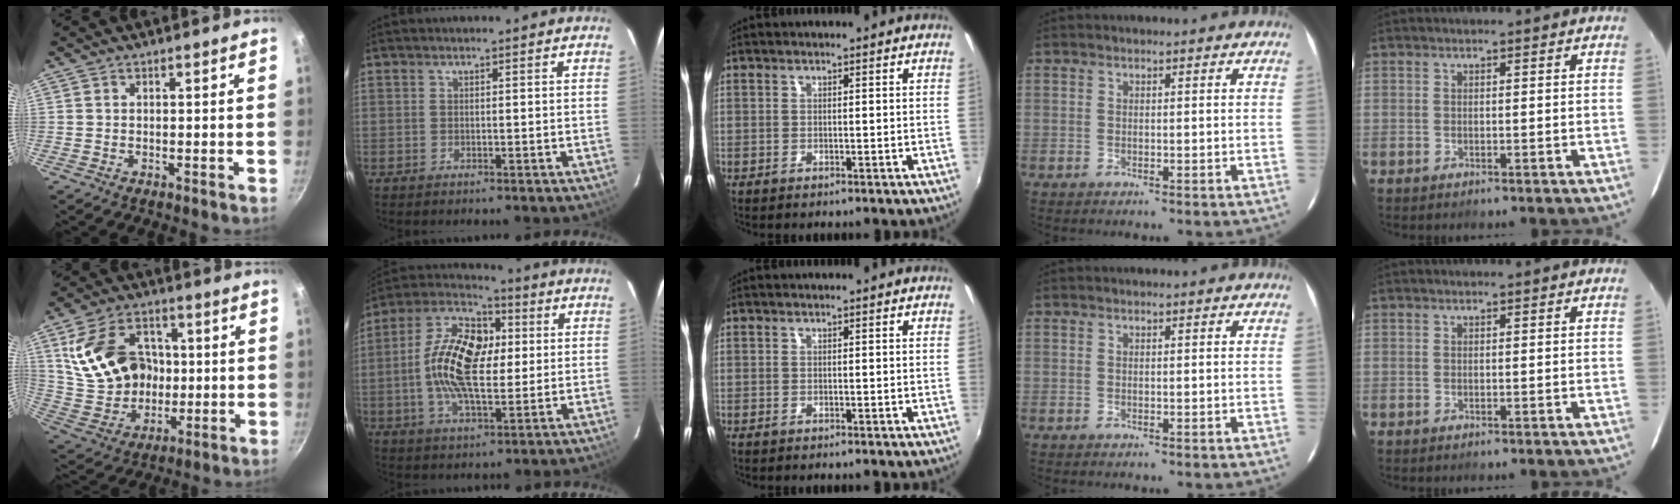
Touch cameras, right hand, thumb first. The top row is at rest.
{"thumb": {"total": 18.1, "force": [2.6, 14.1, 11.1], "torque": [-0.177, 0.010, 0.062]}, "index": {"total": 16.3, "force": [0.9, 8.3, 14.0], "torque": [-0.272, 0.017, 0.004]}}